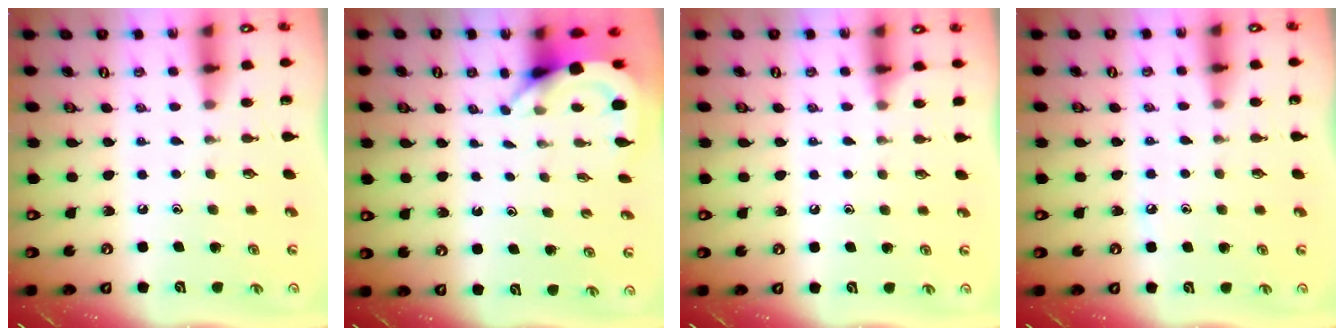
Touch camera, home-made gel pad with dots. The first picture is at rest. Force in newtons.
{"total": 3.5, "press": 3.5, "slide": 0.2}
{"total": 4.4, "press": 4.4, "slide": 0.6}
{"total": 5.2, "press": 5.2, "slide": 0.6}